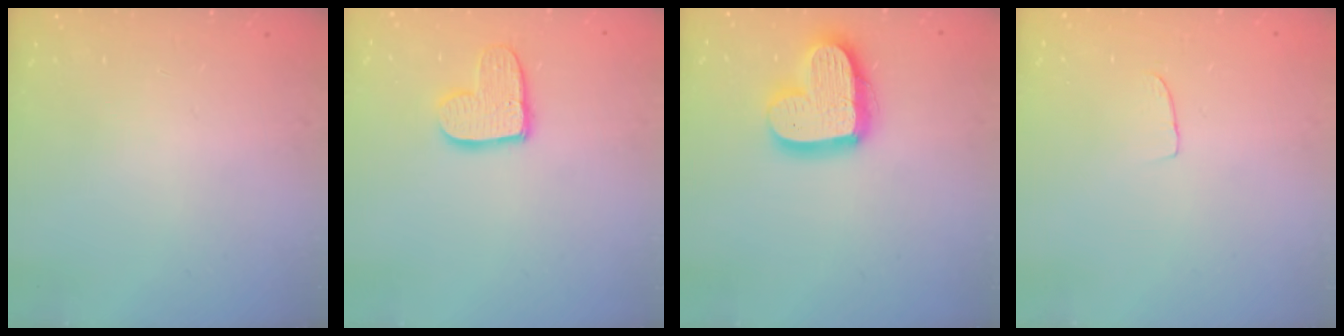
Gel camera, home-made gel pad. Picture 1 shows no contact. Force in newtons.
{"total": 10.9, "press": 10.8, "slide": 0.9}
{"total": 17.4, "press": 17.3, "slide": 1.6}
{"total": 2.5, "press": 2.5, "slide": 0.1}